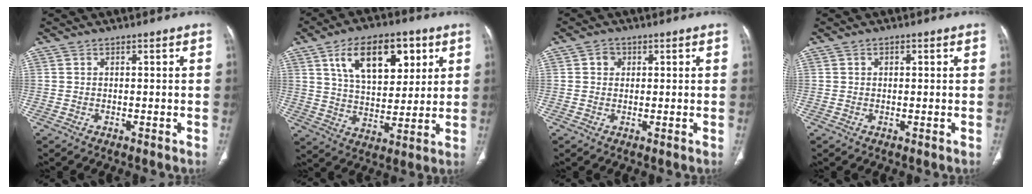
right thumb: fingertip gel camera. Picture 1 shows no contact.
{"total": 16.5, "force": [7.1, 9.1, 11.8], "torque": [-0.147, -0.022, 0.125]}
{"total": 2.1, "force": [0.6, 1.9, 0.7], "torque": [-0.001, 0.001, 0.005]}
{"total": 0.8, "force": [0.3, 0.6, 0.4], "torque": [-0.002, 0.001, 0.003]}